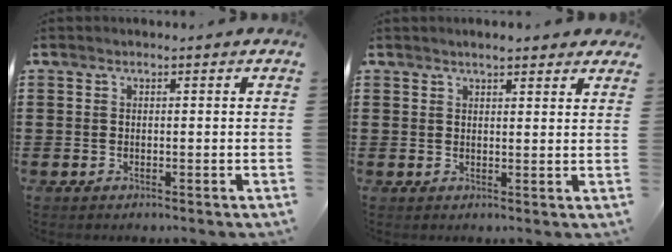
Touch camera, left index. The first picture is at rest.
{"total": 2.3, "force": [2.0, 0.4, 1.1], "torque": [-0.025, 0.006, 0.036]}